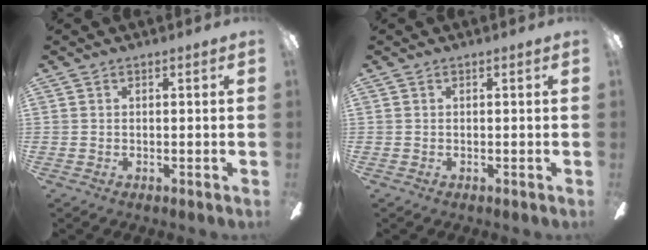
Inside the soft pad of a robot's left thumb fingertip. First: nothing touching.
{"total": 0.0}